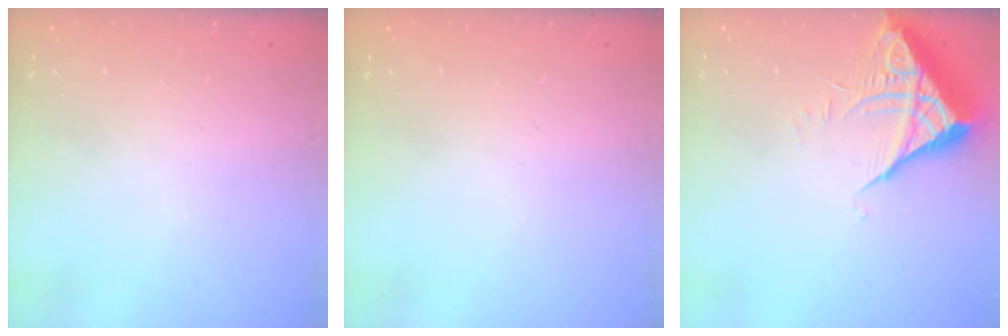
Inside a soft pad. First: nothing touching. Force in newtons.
{"total": 0.0}
{"total": 7.0, "press": 7.0, "slide": 0.6}